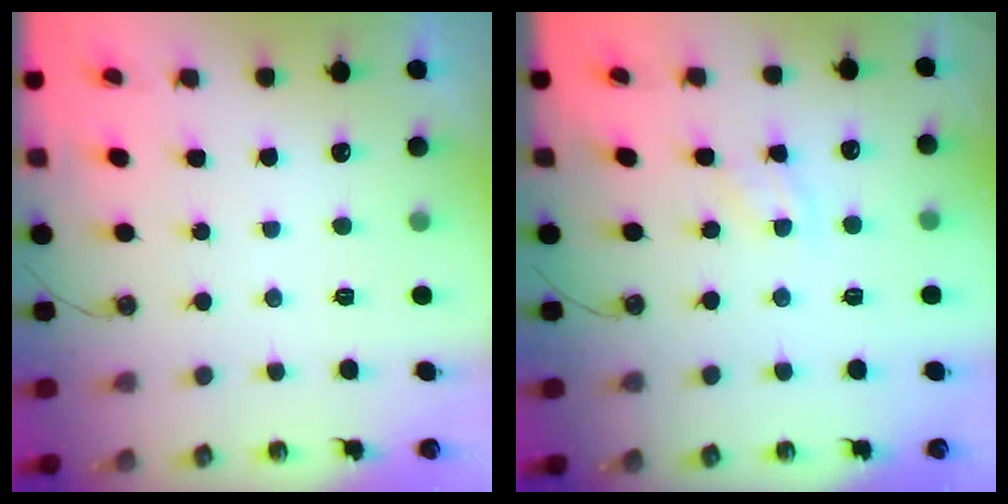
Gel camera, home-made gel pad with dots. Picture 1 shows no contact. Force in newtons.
{"total": 4.2, "press": 4.2, "slide": 0.5}